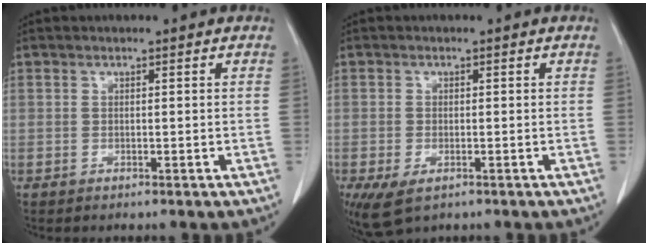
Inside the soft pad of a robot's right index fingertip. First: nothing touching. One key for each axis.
{"total": 5.2, "fx": -2.8, "fy": 2.5, "fz": 3.5, "tx": -0.069, "ty": -0.012, "tz": -0.040}